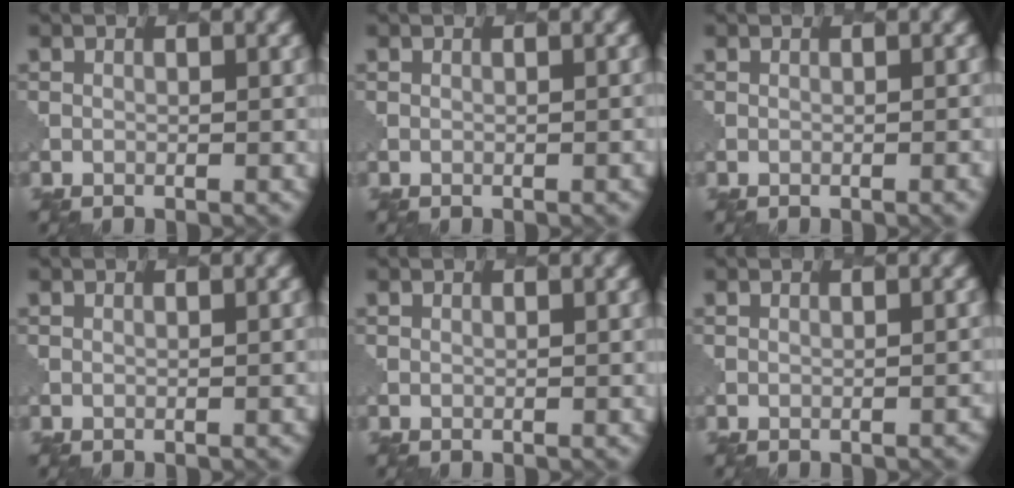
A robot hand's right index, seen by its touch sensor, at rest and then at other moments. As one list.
[{"total": 1.0, "force": [-0.5, 0.3, 0.8], "torque": [0.000, 0.003, -0.002]}, {"total": 1.5, "force": [-0.8, 0.5, 1.2], "torque": [-0.001, 0.004, -0.005]}, {"total": 1.0, "force": [-0.4, 0.3, 0.8], "torque": [0.001, 0.003, -0.002]}, {"total": 0.0}, {"total": 1.5, "force": [-0.8, 0.6, 1.1], "torque": [0.006, 0.007, -0.004]}]